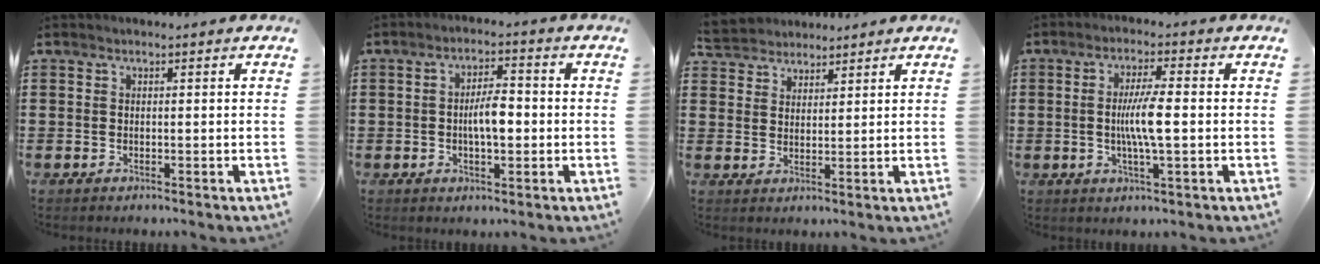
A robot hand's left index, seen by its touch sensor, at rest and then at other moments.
{"total": 5.1, "force": [-0.5, 2.0, 4.7], "torque": [-0.078, 0.003, -0.014]}
{"total": 3.7, "force": [3.4, 1.4, -0.4], "torque": [-0.008, -0.005, 0.064]}
{"total": 6.5, "force": [-0.3, 1.0, 6.4], "torque": [-0.120, 0.000, -0.012]}